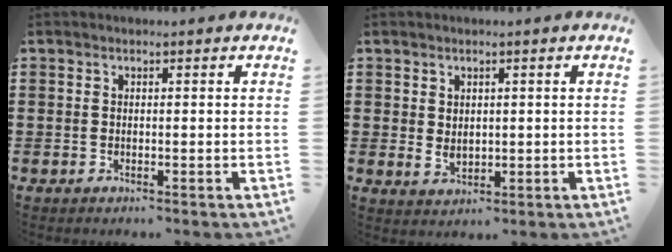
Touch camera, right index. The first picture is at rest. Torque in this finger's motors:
{"motor_torque": [2.14, 0.00, 0.07, 0.00]}